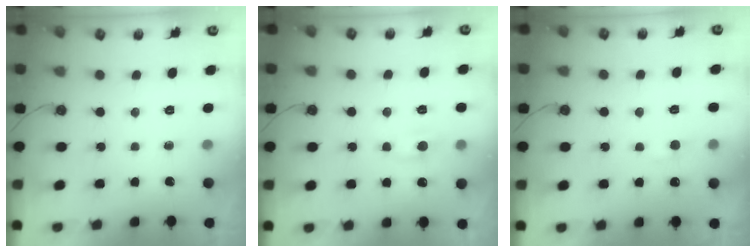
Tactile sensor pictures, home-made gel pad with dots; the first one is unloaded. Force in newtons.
{"total": 1.2, "press": 0.9, "slide": 0.7}
{"total": 2.5, "press": 2.4, "slide": 0.5}